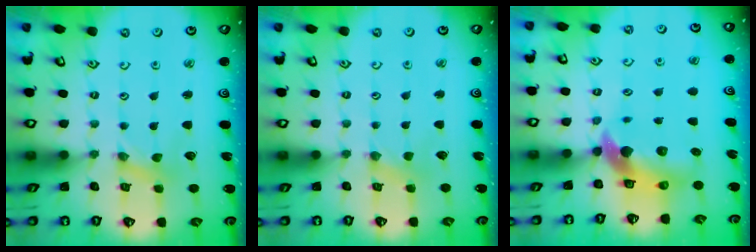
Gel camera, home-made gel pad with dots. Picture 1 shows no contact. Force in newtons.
{"total": 1.8, "press": 1.7, "slide": 0.4}
{"total": 9.9, "press": 9.8, "slide": 1.3}